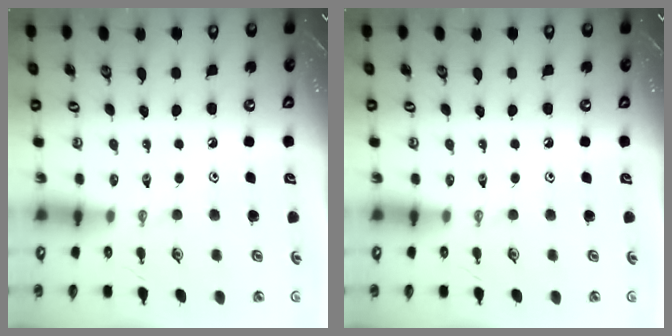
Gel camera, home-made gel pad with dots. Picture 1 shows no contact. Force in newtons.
{"total": 0.0}